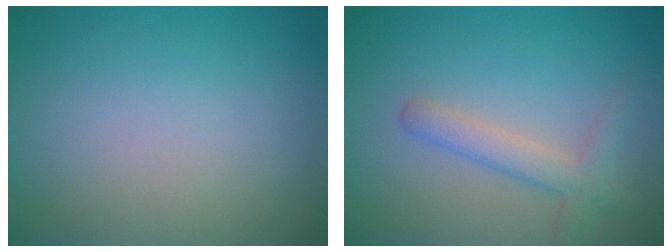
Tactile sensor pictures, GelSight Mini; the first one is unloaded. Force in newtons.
{"total": 2.8, "press": 2.8, "slide": 0.1}